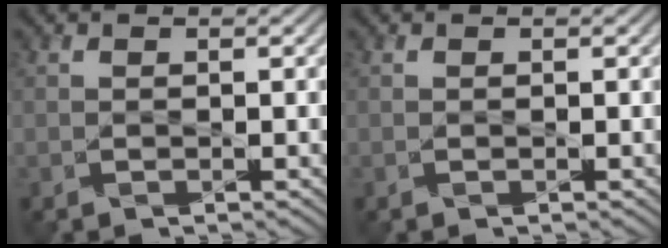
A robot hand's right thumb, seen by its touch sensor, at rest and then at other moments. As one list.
[{"total": 0.0}]